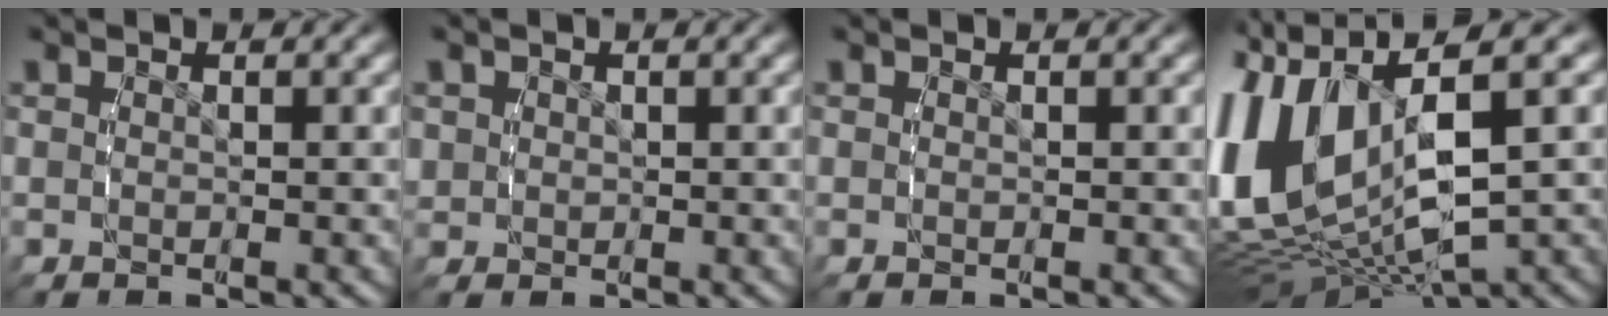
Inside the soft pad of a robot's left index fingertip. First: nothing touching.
{"total": 1.7, "force": [0.0, 1.7, 0.5], "torque": [-0.025, -0.008, 0.007]}
{"total": 0.0}
{"total": 14.7, "force": [-1.0, 10.2, 10.5], "torque": [-0.247, -0.026, -0.013]}